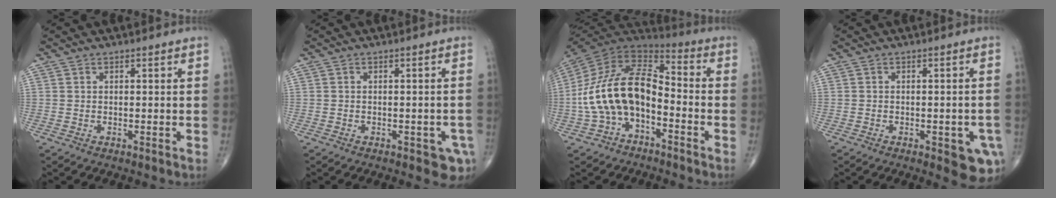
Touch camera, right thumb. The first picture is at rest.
{"total": 4.5, "force": [-2.0, 2.1, 3.5], "torque": [-0.027, 0.002, -0.020]}
{"total": 17.3, "force": [-4.1, 10.2, 13.4], "torque": [-0.245, 0.063, -0.082]}
{"total": 7.4, "force": [-2.9, 2.9, 6.1], "torque": [-0.054, 0.004, -0.030]}